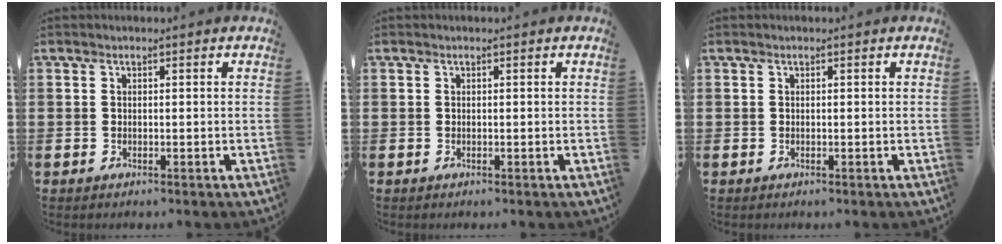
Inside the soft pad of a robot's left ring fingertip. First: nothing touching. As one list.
[{"total": 0.0}, {"total": 0.0}]